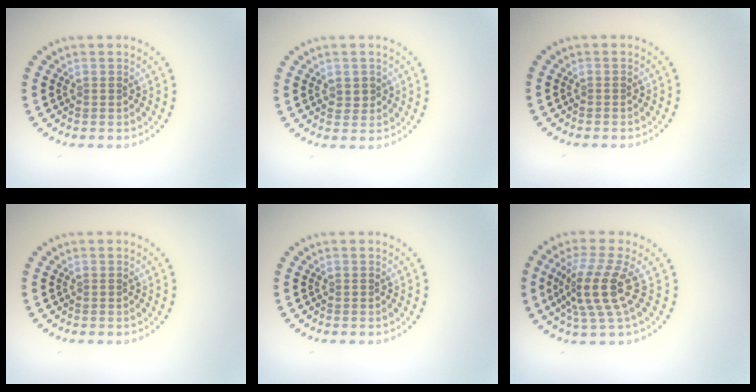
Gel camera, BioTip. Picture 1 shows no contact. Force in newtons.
{"total": 0.9, "press": 0.9, "slide": 0.2}
{"total": 0.0}
{"total": 0.0}
{"total": 0.0}
{"total": 4.5, "press": 3.4, "slide": 2.9}